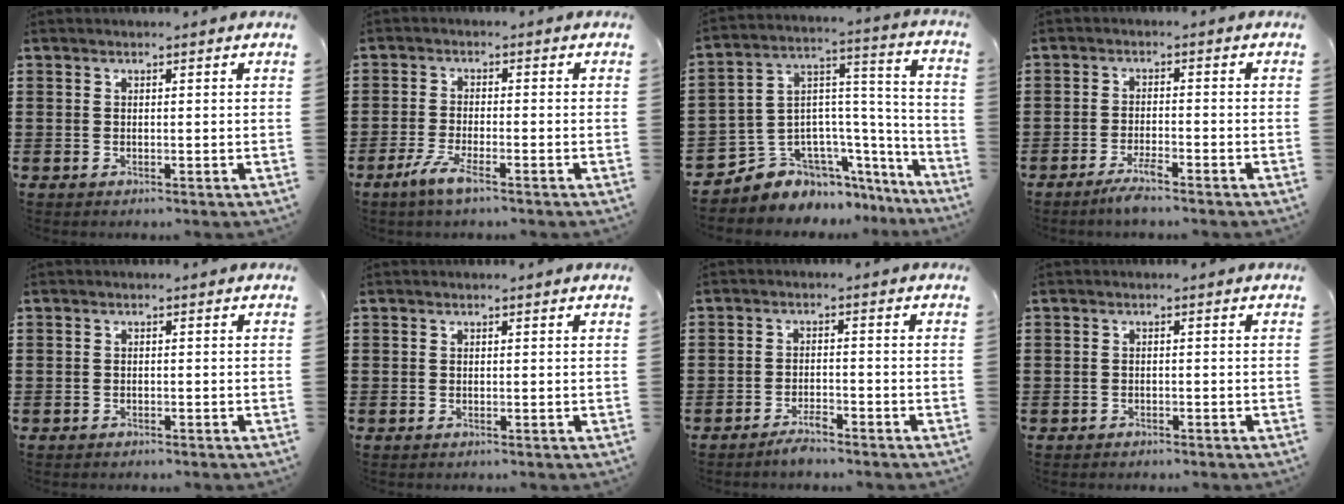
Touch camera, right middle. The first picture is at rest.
{"total": 4.2, "force": [-2.7, 0.5, 3.2], "torque": [-0.073, -0.010, -0.052]}
{"total": 5.9, "force": [-4.1, 4.1, -0.8], "torque": [-0.013, -0.014, -0.077]}
{"total": 3.1, "force": [-2.3, 0.1, 2.0], "torque": [-0.048, -0.002, -0.046]}
{"total": 0.7, "force": [-0.7, 0.2, 0.0], "torque": [-0.001, 0.000, -0.016]}
{"total": 0.0}
{"total": 2.7, "force": [-2.4, 0.3, 1.2], "torque": [-0.030, 0.001, -0.048]}
{"total": 0.9, "force": [-0.9, 0.3, 0.0], "torque": [-0.003, 0.002, -0.020]}